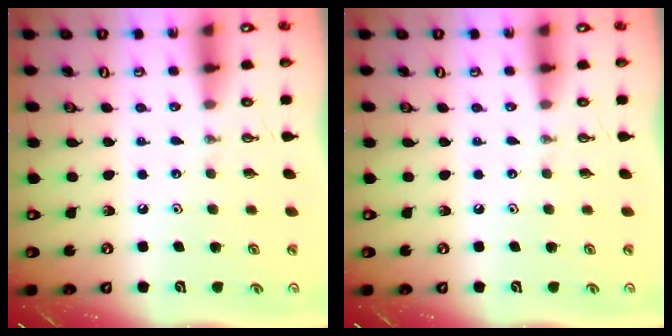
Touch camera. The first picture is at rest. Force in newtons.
{"total": 0.0}